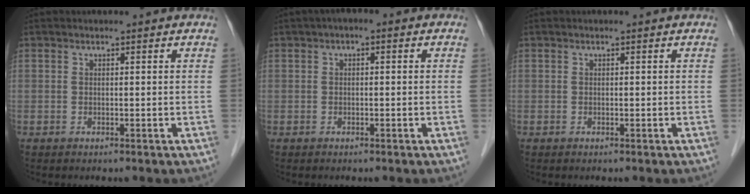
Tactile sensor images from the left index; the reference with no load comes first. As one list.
[{"total": 1.6, "force": [0.3, 0.8, 1.4], "torque": [-0.018, 0.008, -0.003]}, {"total": 0.0}]